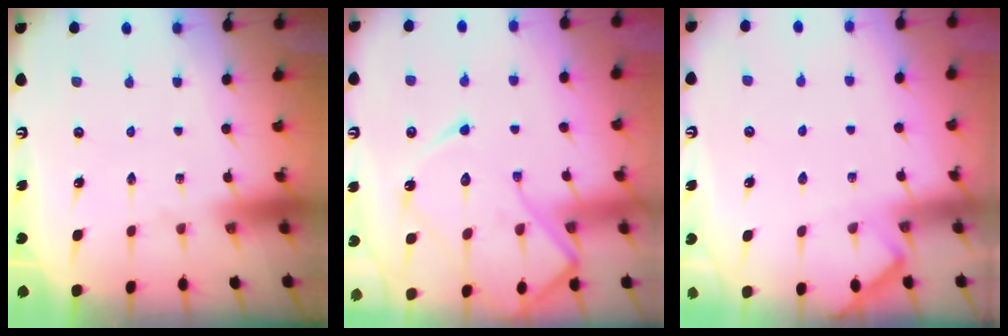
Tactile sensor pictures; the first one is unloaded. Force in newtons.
{"total": 16.5, "press": 16.5, "slide": 1.7}
{"total": 4.1, "press": 4.1, "slide": 0.5}